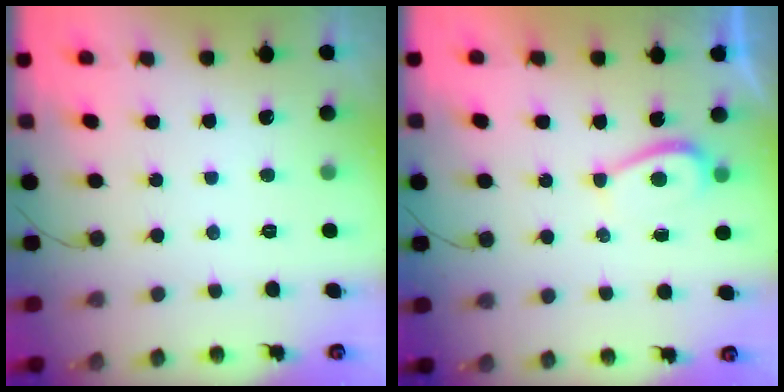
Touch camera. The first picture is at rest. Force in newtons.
{"total": 3.4, "press": 3.4, "slide": 0.5}